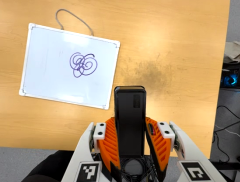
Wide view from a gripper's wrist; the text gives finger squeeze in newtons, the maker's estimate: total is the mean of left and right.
{"total": 4.5, "left": 3.3, "right": 5.7}